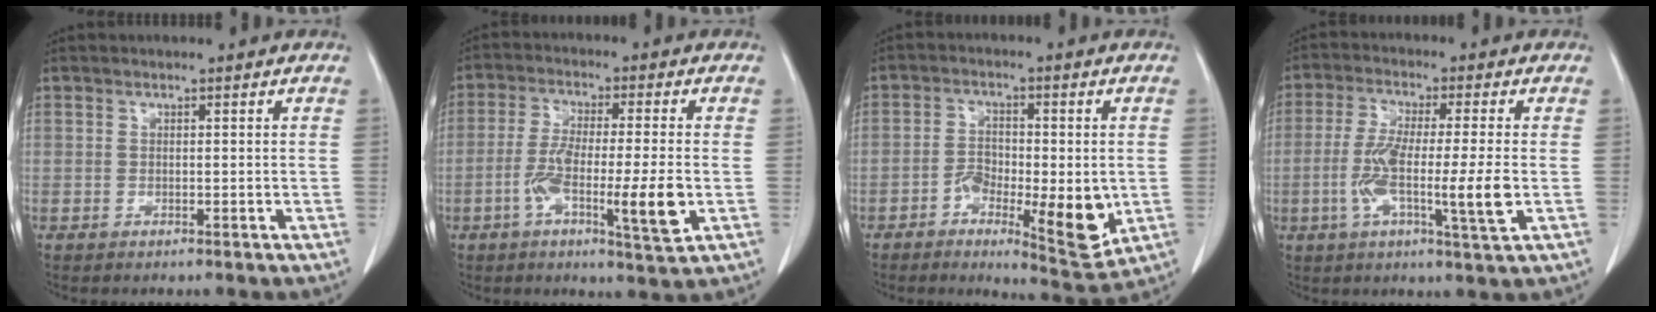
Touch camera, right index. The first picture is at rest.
{"total": 10.9, "force": [-2.9, 1.0, 10.4], "torque": [-0.181, -0.011, -0.051]}
{"total": 11.1, "force": [-3.0, 3.9, 9.9], "torque": [-0.141, -0.006, -0.039]}
{"total": 11.0, "force": [-1.9, 0.5, 10.8], "torque": [-0.198, -0.012, -0.040]}